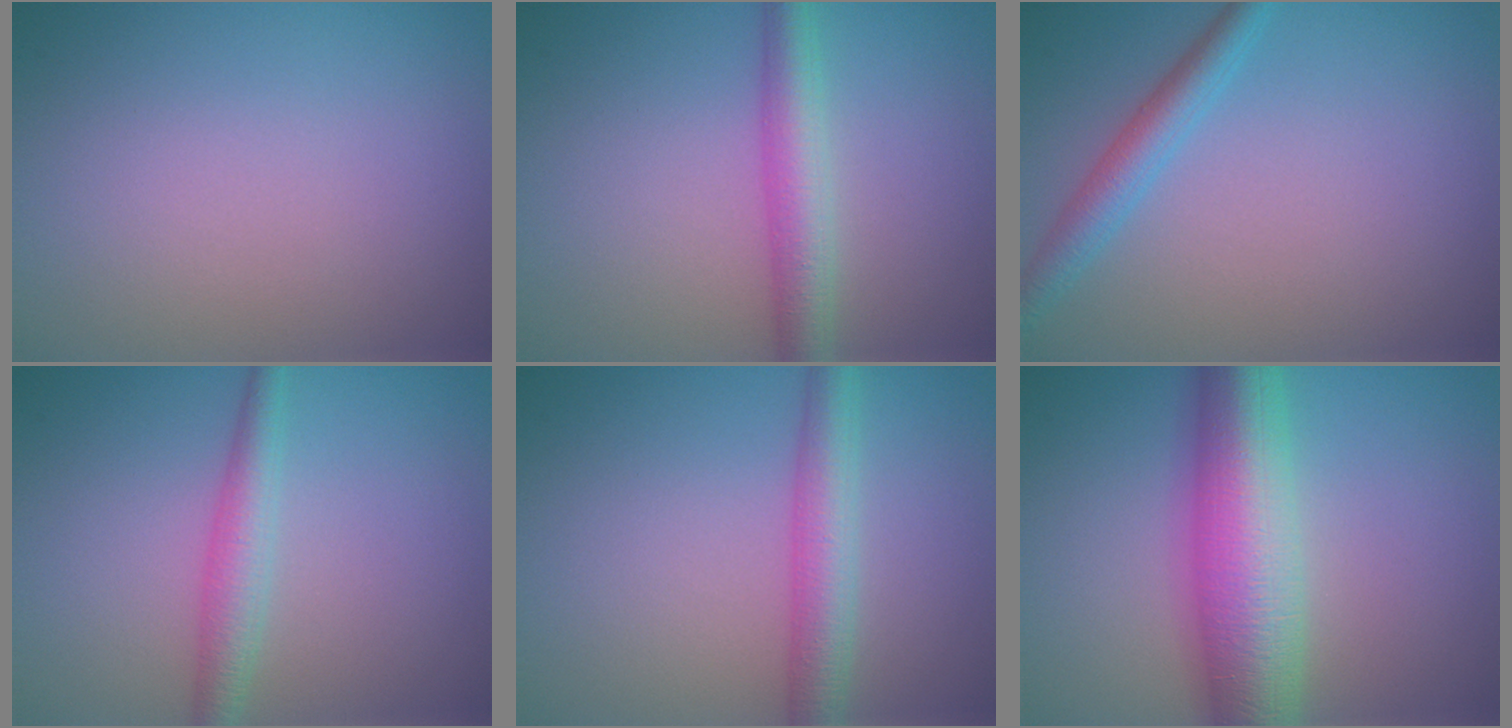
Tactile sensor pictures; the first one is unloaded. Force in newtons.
{"total": 4.0, "press": 4.0, "slide": 0.2}
{"total": 2.8, "press": 2.8, "slide": 0.1}
{"total": 2.7, "press": 2.7, "slide": 0.0}
{"total": 4.1, "press": 4.1, "slide": 0.1}
{"total": 10.1, "press": 10.0, "slide": 0.2}